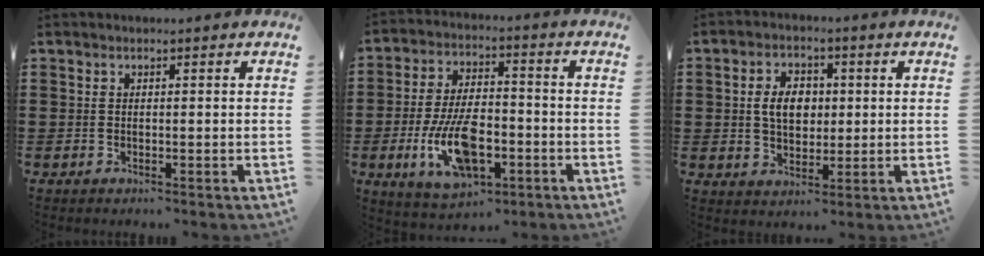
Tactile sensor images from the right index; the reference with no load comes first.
{"total": 12.1, "force": [-4.1, 5.8, 9.9], "torque": [-0.208, 0.000, -0.072]}
{"total": 5.5, "force": [0.4, 3.8, 4.0], "torque": [-0.080, 0.005, -0.002]}